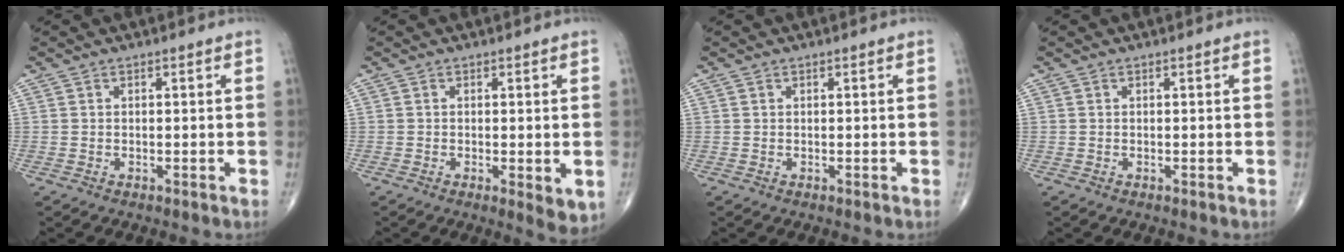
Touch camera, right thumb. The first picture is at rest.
{"total": 4.4, "force": [-0.8, 1.5, 4.0], "torque": [-0.058, -0.014, -0.010]}
{"total": 0.0}
{"total": 0.0}